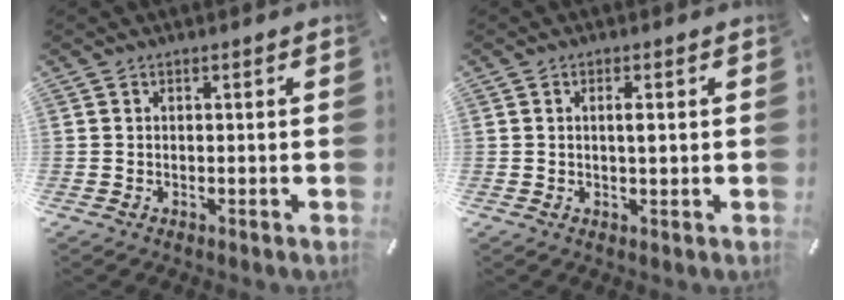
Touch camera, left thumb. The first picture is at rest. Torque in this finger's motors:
{"motor_torque": [0.21, 0.08, 0.12, -0.14, 0.06]}